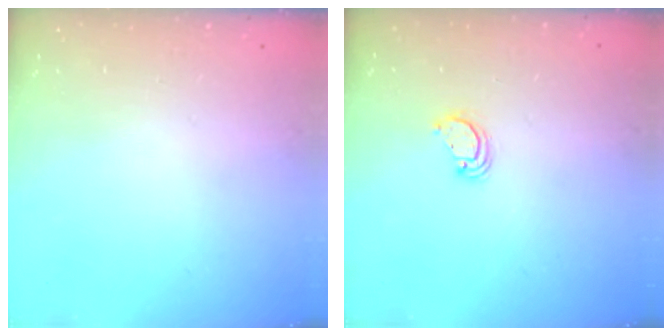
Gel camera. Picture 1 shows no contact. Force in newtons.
{"total": 3.4, "press": 3.4, "slide": 0.2}